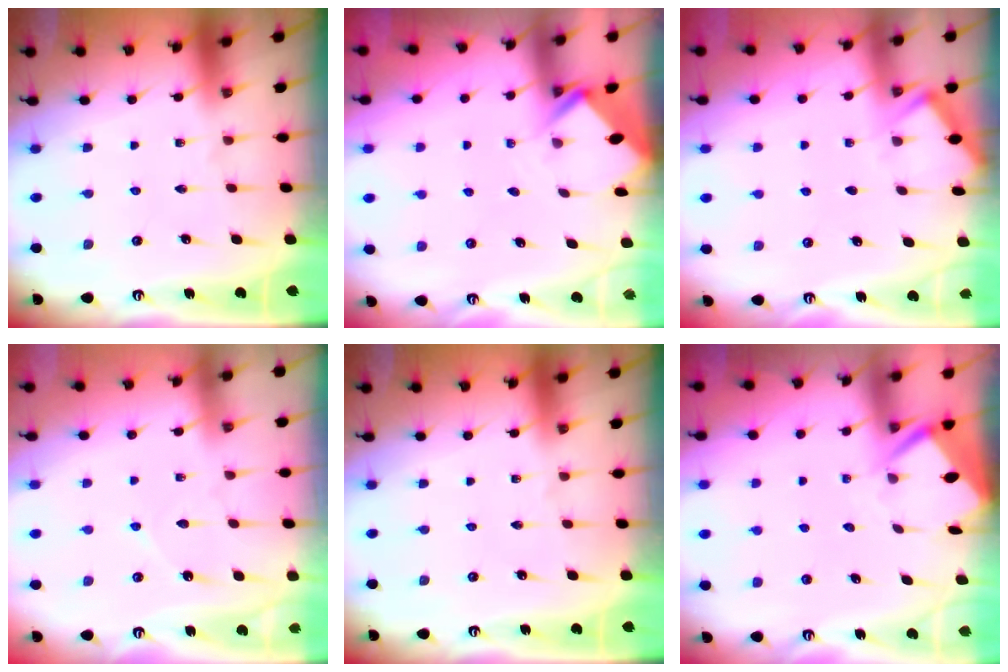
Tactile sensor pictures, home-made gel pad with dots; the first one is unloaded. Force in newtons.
{"total": 2.7, "press": 2.7, "slide": 0.2}
{"total": 2.1, "press": 2.1, "slide": 0.3}
{"total": 3.2, "press": 3.2, "slide": 0.1}
{"total": 0.0}
{"total": 3.4, "press": 3.4, "slide": 0.3}